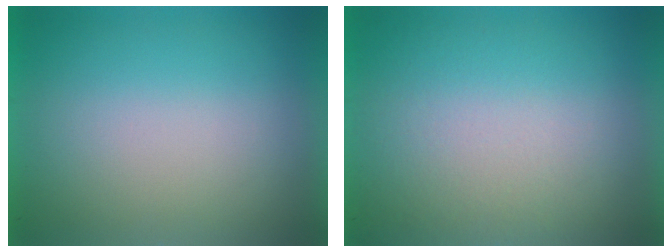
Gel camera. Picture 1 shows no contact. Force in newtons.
{"total": 2.7}